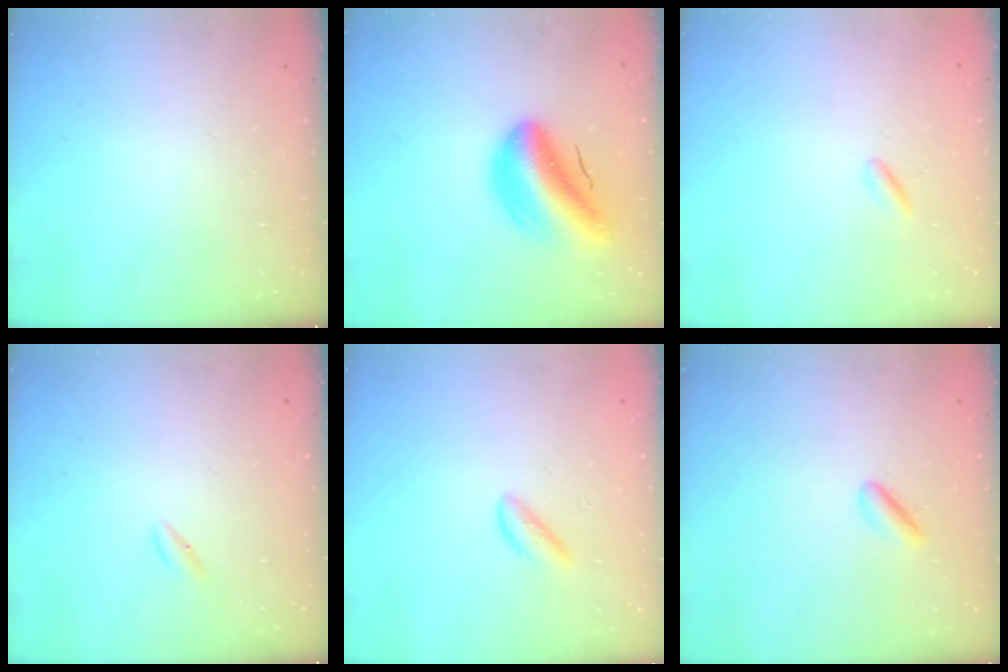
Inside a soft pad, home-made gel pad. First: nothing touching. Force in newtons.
{"total": 13.7, "press": 13.1, "slide": 3.8}
{"total": 1.2, "press": 1.0, "slide": 0.6}
{"total": 2.0, "press": 1.8, "slide": 0.7}
{"total": 1.9, "press": 1.9, "slide": 0.4}
{"total": 2.9, "press": 2.6, "slide": 1.2}